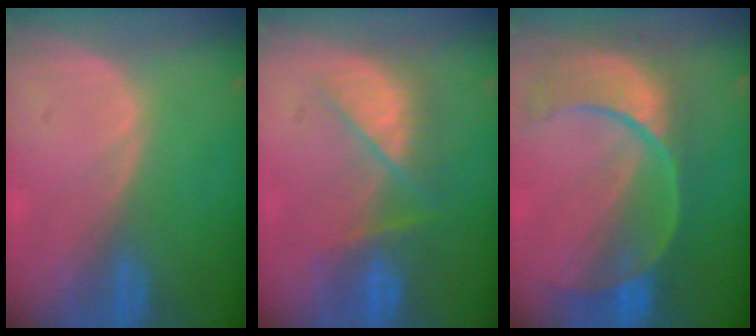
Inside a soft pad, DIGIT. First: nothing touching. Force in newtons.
{"total": 7.3, "press": 7.1, "slide": 1.7}
{"total": 11.2, "press": 9.3, "slide": 6.2}